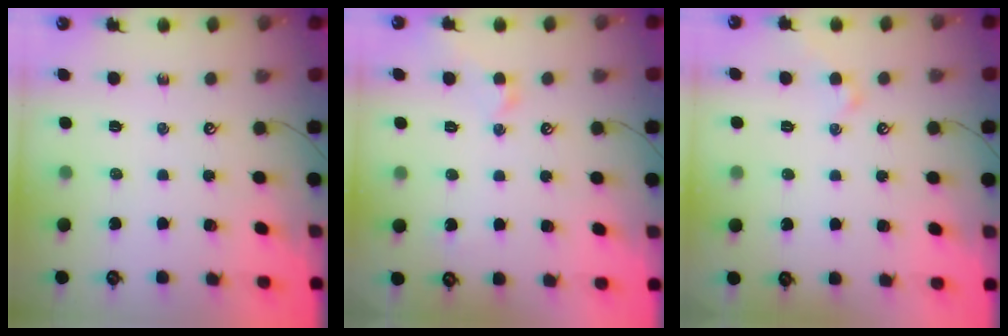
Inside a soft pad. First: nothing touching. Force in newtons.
{"total": 2.1, "press": 2.0, "slide": 0.6}
{"total": 1.9, "press": 1.9, "slide": 0.4}